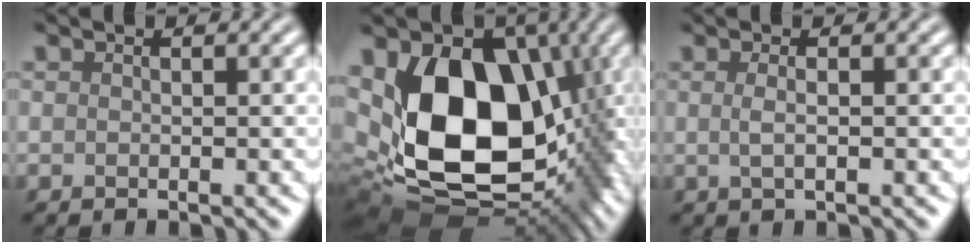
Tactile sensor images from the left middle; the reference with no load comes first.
{"total": 16.7, "force": [0.8, 11.5, 12.1], "torque": [-0.220, -0.030, 0.017]}
{"total": 1.2, "force": [0.1, 0.1, 1.2], "torque": [-0.029, -0.002, 0.003]}